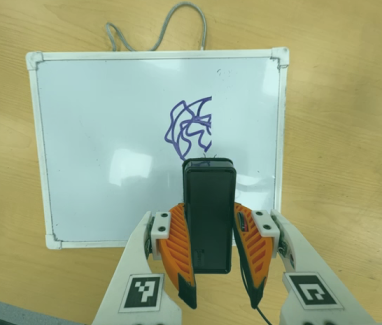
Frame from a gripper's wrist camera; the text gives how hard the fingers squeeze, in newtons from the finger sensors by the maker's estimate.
{"total": 8.8, "left": 6.4, "right": 11.2}